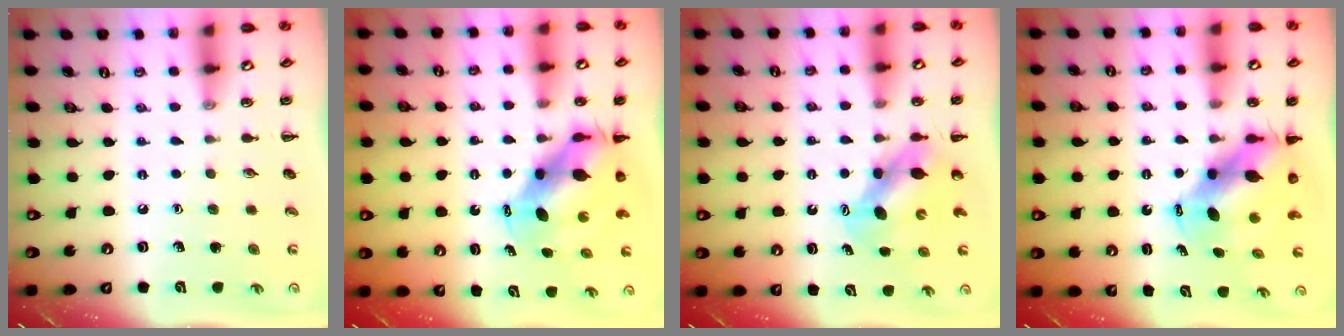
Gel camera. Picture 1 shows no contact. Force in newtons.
{"total": 7.1, "press": 7.0, "slide": 1.5}
{"total": 7.1, "press": 7.0, "slide": 1.4}
{"total": 7.2, "press": 7.0, "slide": 1.9}